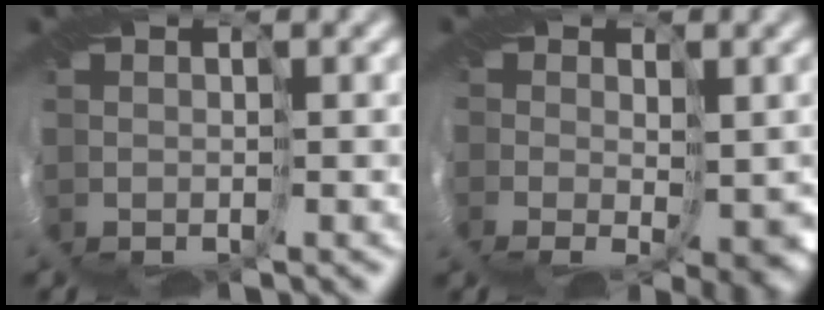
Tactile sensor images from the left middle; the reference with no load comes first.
{"total": 5.9, "force": [-0.8, 3.5, 4.7], "torque": [-0.080, -0.020, -0.002]}